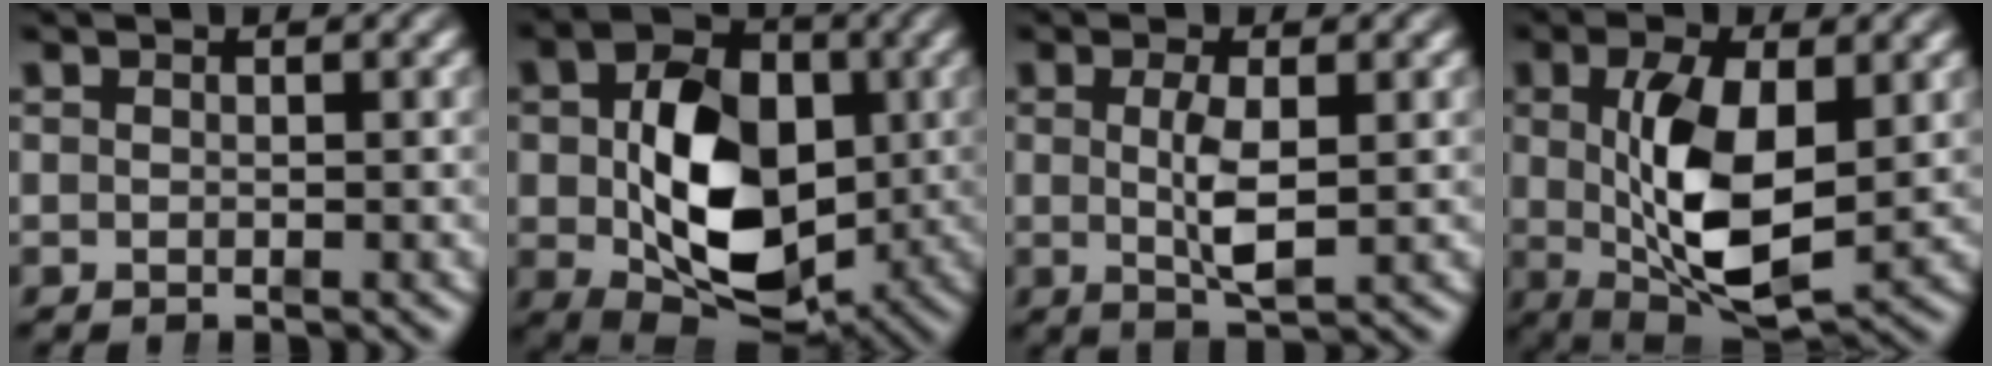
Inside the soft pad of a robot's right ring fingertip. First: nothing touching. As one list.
[{"total": 13.3, "force": [-1.4, 8.8, 9.9], "torque": [-0.174, -0.039, -0.005]}, {"total": 3.6, "force": [-0.2, 0.7, 3.5], "torque": [-0.058, -0.005, 0.002]}, {"total": 9.4, "force": [-0.4, 4.6, 8.2], "torque": [-0.146, -0.031, 0.012]}]